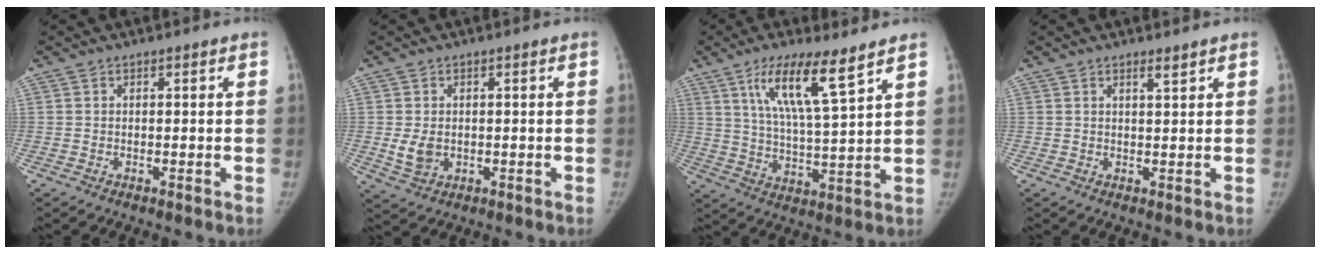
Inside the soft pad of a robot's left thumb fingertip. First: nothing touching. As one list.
[{"total": 3.8, "force": [-0.3, 2.9, 2.5], "torque": [-0.042, -0.007, 0.003]}, {"total": 12.4, "force": [7.3, 1.9, 9.9], "torque": [-0.176, -0.036, 0.136]}, {"total": 1.6, "force": [1.2, 0.1, 1.0], "torque": [-0.015, -0.010, 0.021]}]